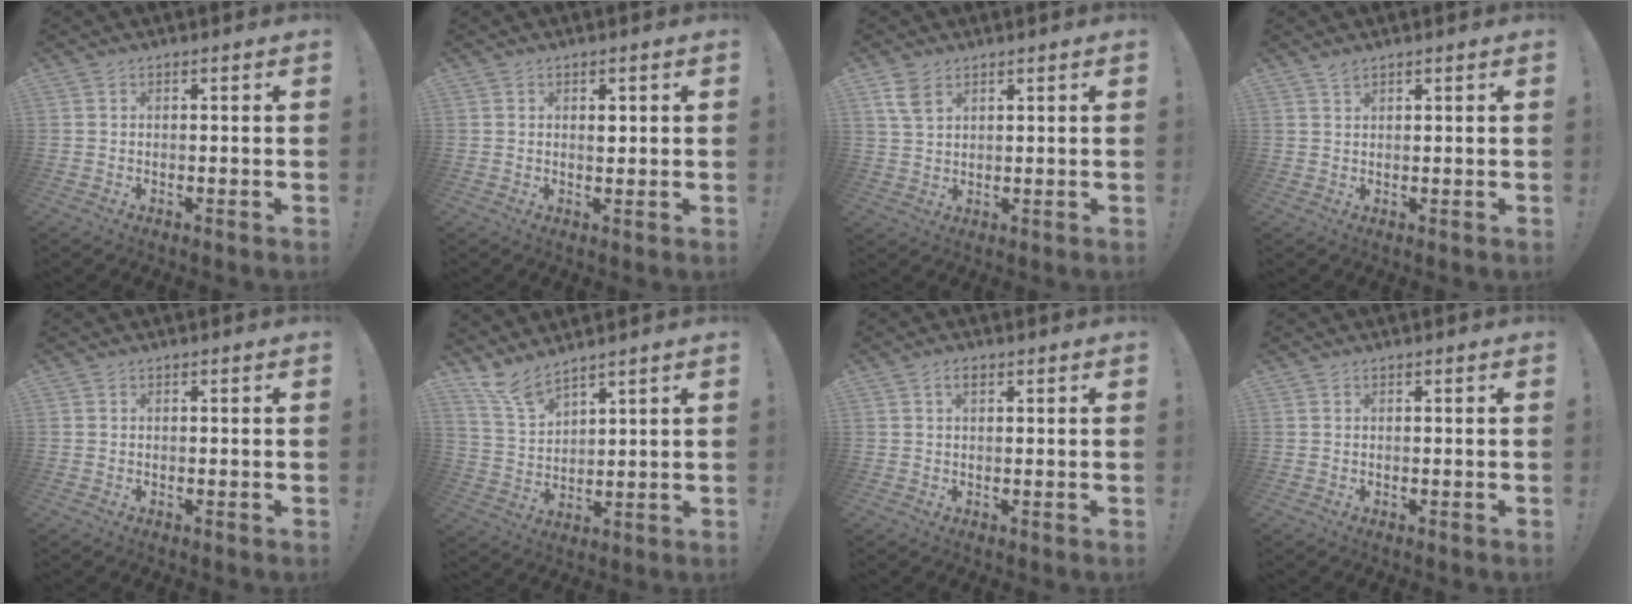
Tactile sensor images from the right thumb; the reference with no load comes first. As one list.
[{"total": 1.5, "force": [0.7, 1.0, 0.9], "torque": [0.004, -0.008, 0.007]}, {"total": 5.3, "force": [3.1, 3.0, 3.1], "torque": [-0.049, -0.011, 0.060]}, {"total": 1.6, "force": [1.3, 0.5, 0.7], "torque": [-0.007, -0.005, 0.024]}, {"total": 0.0}, {"total": 8.1, "force": [7.3, 1.8, 3.1], "torque": [-0.069, -0.048, 0.139]}, {"total": 1.9, "force": [1.0, 1.0, 1.3], "torque": [-0.014, 0.001, 0.014]}, {"total": 0.0}]